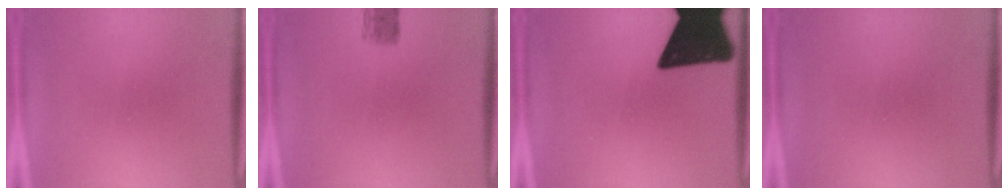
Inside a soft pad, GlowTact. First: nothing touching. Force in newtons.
{"total": 2.6}
{"total": 18.9}
{"total": 0.0}